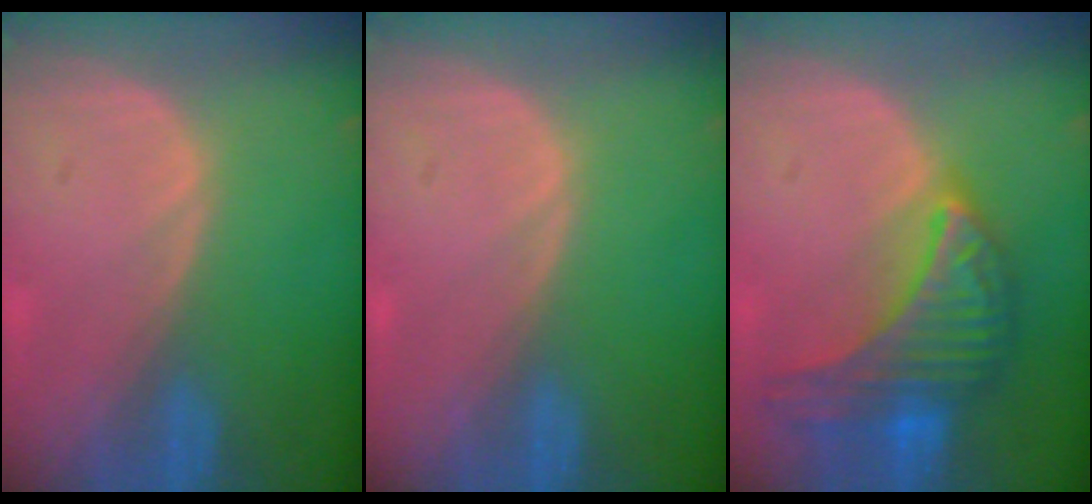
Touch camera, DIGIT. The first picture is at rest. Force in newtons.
{"total": 0.0}
{"total": 10.0, "press": 9.9, "slide": 0.6}